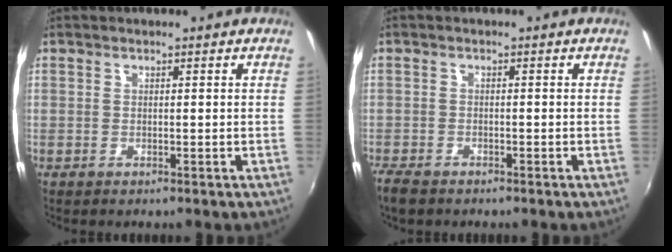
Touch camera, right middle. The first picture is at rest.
{"total": 3.7, "force": [-3.1, 1.2, 1.7], "torque": [-0.046, -0.013, -0.062]}